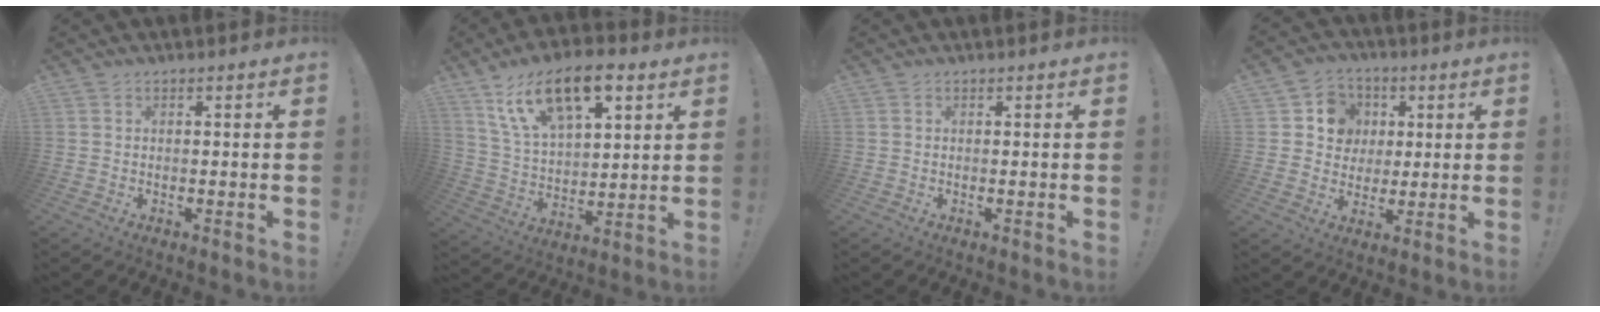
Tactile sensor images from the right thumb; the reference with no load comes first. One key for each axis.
{"total": 17.4, "fx": 10.1, "fy": 8.6, "fz": 11.2, "tx": -0.196, "ty": -0.044, "tz": 0.182}
{"total": 0.0}
{"total": 9.6, "fx": 2.0, "fy": 8.9, "fz": 2.7, "tx": -0.029, "ty": -0.008, "tz": 0.044}